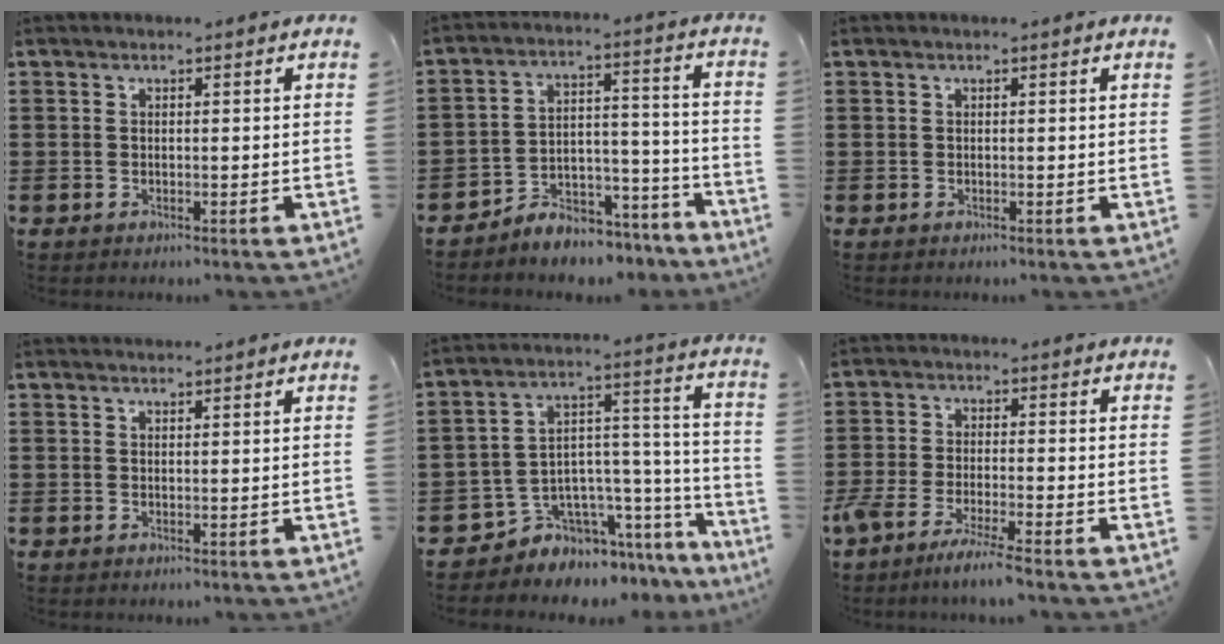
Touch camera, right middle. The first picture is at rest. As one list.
[{"total": 5.8, "force": [-5.6, 1.6, 0.5], "torque": [-0.006, 0.017, -0.111]}, {"total": 0.0}, {"total": 1.1, "force": [1.1, -0.1, 0.0], "torque": [-0.002, -0.003, 0.021]}, {"total": 5.9, "force": [-4.7, 3.5, 0.3], "torque": [-0.016, -0.009, -0.086]}, {"total": 5.0, "force": [-4.2, -0.3, 2.6], "torque": [-0.071, -0.024, -0.085]}]